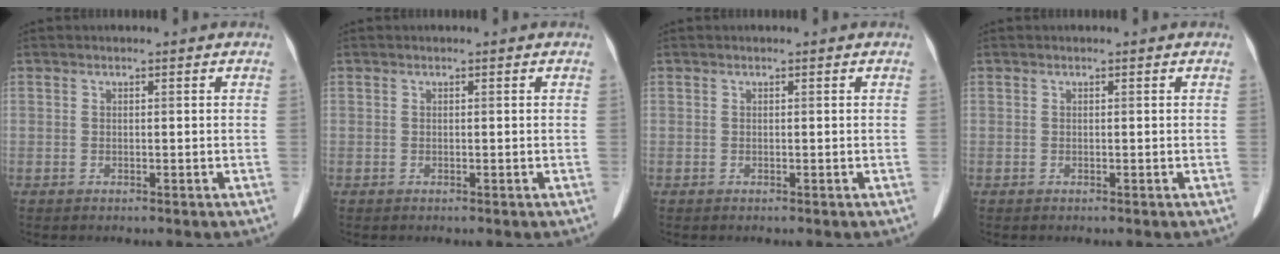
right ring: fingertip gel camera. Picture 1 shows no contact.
{"total": 0.0}
{"total": 0.0}
{"total": 0.0}